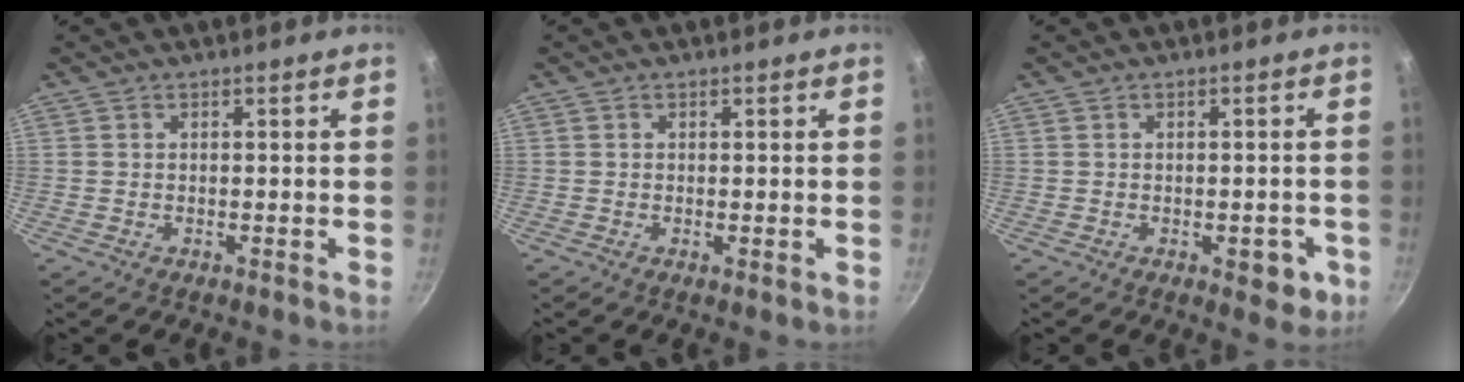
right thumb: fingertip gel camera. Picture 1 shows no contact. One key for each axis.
{"total": 0.8, "fx": -0.1, "fy": 0.3, "fz": 0.7, "tx": -0.014, "ty": -0.004, "tz": -0.002}
{"total": 4.6, "fx": -1.6, "fy": 2.3, "fz": 3.6, "tx": -0.022, "ty": 0.005, "tz": -0.015}